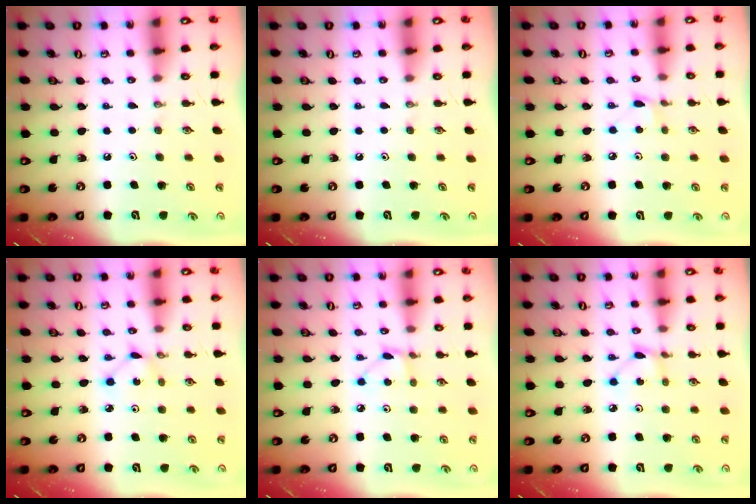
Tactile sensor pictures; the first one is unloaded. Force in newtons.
{"total": 0.0}
{"total": 3.5, "press": 3.5, "slide": 0.3}
{"total": 1.9, "press": 1.9, "slide": 0.2}
{"total": 3.3, "press": 3.3, "slide": 0.3}
{"total": 1.9, "press": 1.9, "slide": 0.3}